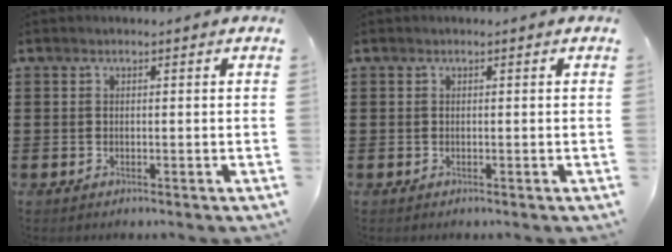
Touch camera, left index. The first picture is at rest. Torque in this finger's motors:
{"motor_torque": [0.00, 0.01, 0.00, 0.00]}